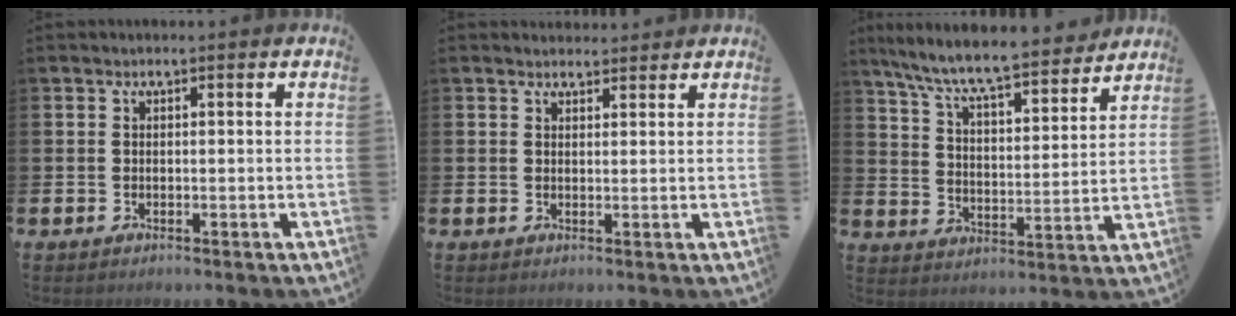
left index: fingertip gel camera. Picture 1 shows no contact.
{"total": 2.0, "force": [1.9, 0.5, 0.0], "torque": [0.008, -0.008, 0.034]}
{"total": 8.8, "force": [8.2, 0.8, 3.0], "torque": [-0.088, -0.064, 0.139]}